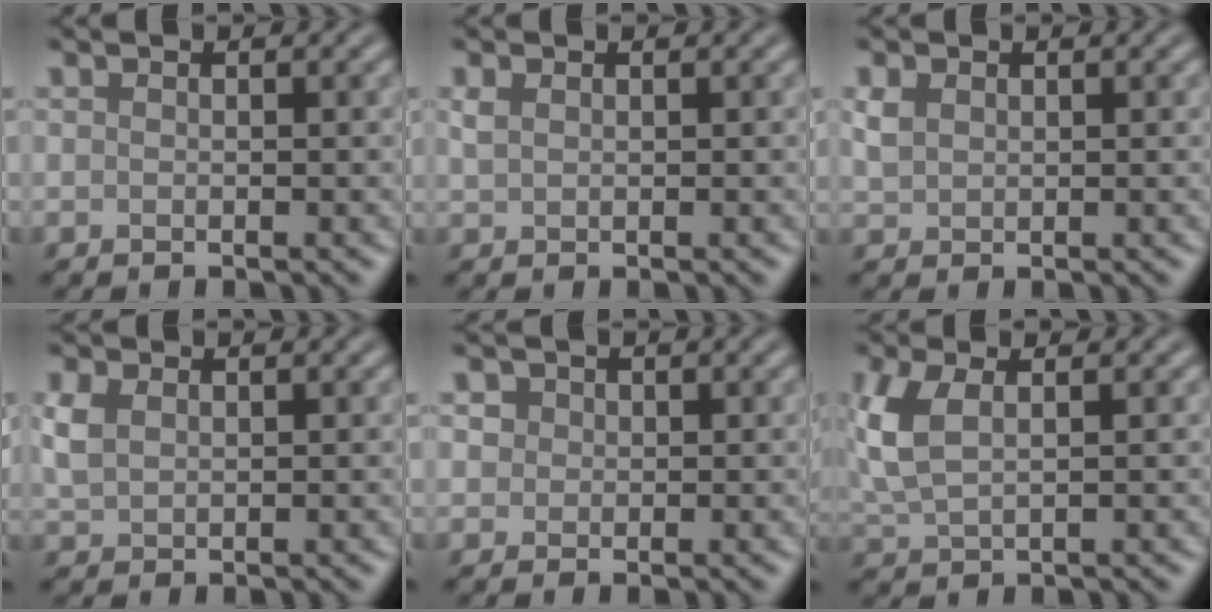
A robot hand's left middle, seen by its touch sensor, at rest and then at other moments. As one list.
[{"total": 1.0, "force": [0.5, 0.6, 0.6], "torque": [-0.016, 0.001, 0.014]}, {"total": 1.5, "force": [0.7, 1.1, 0.7], "torque": [-0.018, 0.003, 0.018]}, {"total": 2.3, "force": [0.8, 1.6, 1.5], "torque": [-0.038, 0.003, 0.018]}, {"total": 1.9, "force": [0.9, 1.5, 0.7], "torque": [-0.016, 0.006, 0.013]}, {"total": 4.4, "force": [1.2, 2.2, 3.5], "torque": [-0.096, 0.005, 0.026]}]